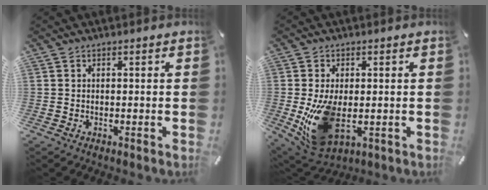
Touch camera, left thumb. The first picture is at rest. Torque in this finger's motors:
{"motor_torque": [0.82, 0.85, 0.85, 0.34, 0.21]}